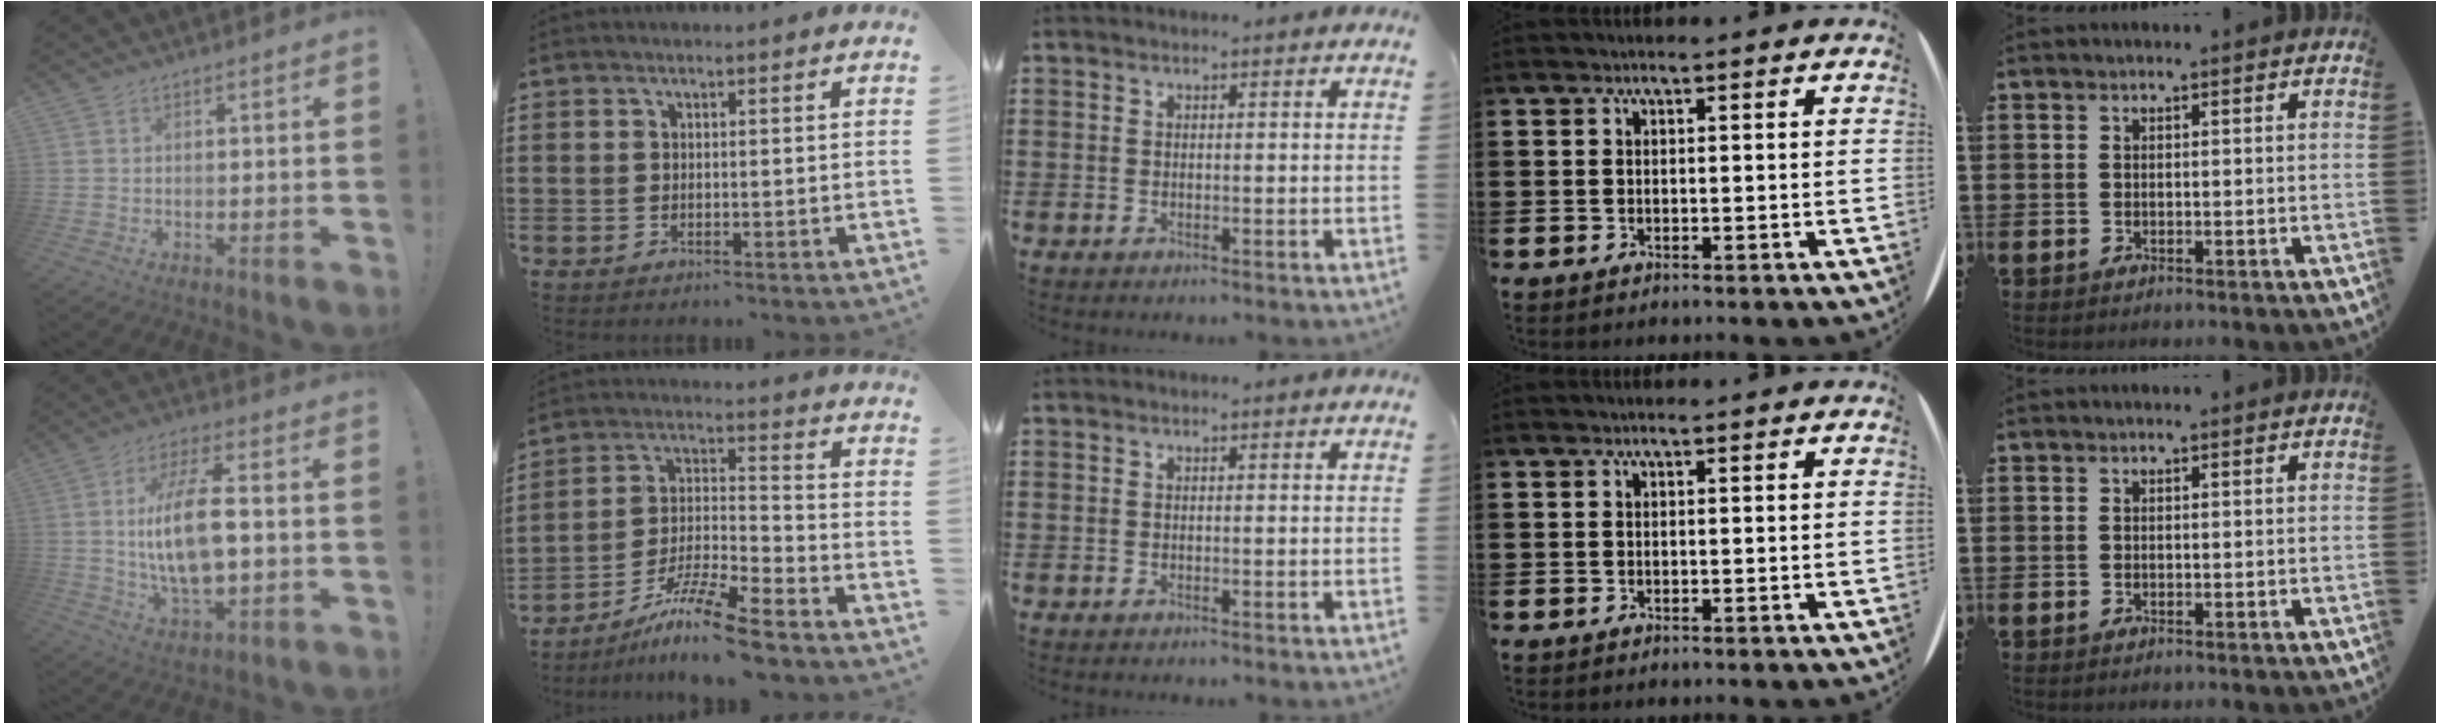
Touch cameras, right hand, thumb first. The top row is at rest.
{"thumb": {"total": 15.2, "force": [0.1, 6.4, 13.8], "torque": [-0.261, -0.007, -0.010]}, "index": {"total": 10.7, "force": [-8.8, 0.4, 6.1], "torque": [-0.113, 0.009, -0.172]}}